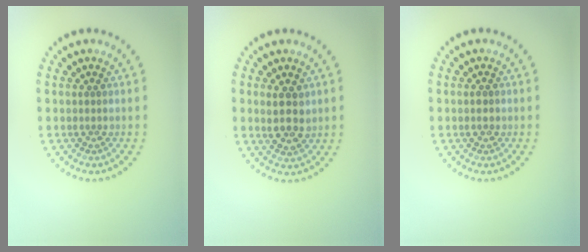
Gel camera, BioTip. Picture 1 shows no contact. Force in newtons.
{"total": 3.0, "press": 2.9, "slide": 0.8}
{"total": 1.1, "press": 1.1, "slide": 0.2}